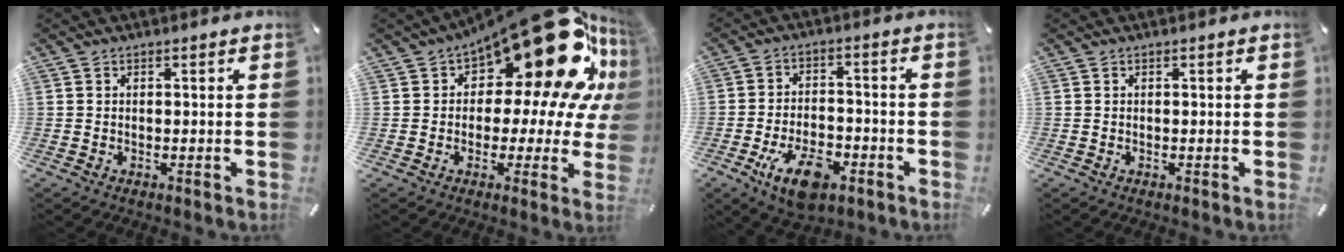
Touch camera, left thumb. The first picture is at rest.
{"total": 26.1, "force": [12.6, 12.2, 19.4], "torque": [-0.256, -0.098, 0.218]}
{"total": 11.1, "force": [-5.5, 6.0, 7.6], "torque": [-0.139, 0.019, -0.095]}
{"total": 0.0}